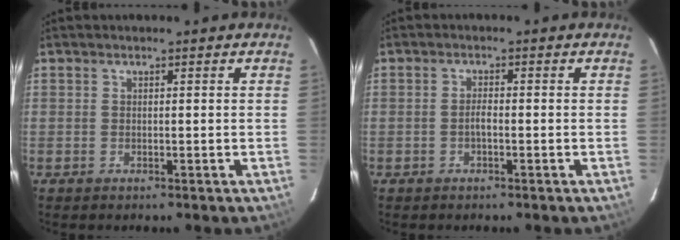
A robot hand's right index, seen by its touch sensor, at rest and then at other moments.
{"total": 1.4, "force": [-0.7, 0.4, 1.1], "torque": [-0.023, 0.002, -0.013]}